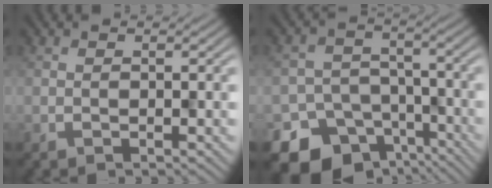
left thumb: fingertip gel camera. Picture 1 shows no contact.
{"total": 14.7, "force": [-10.0, 10.0, 3.8], "torque": [-0.089, -0.050, -0.129]}